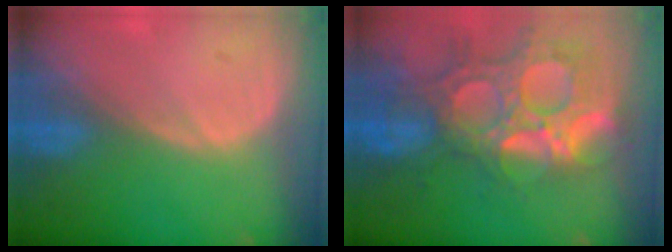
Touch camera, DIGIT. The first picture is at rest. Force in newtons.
{"total": 14.7, "press": 12.2, "slide": 8.1}